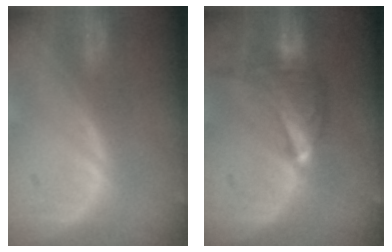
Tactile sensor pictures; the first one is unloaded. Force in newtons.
{"total": 9.5, "press": 8.4, "slide": 4.3}